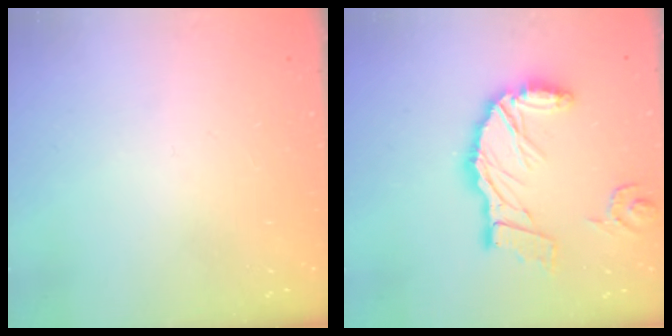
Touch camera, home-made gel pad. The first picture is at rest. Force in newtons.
{"total": 16.6, "press": 16.5, "slide": 1.9}